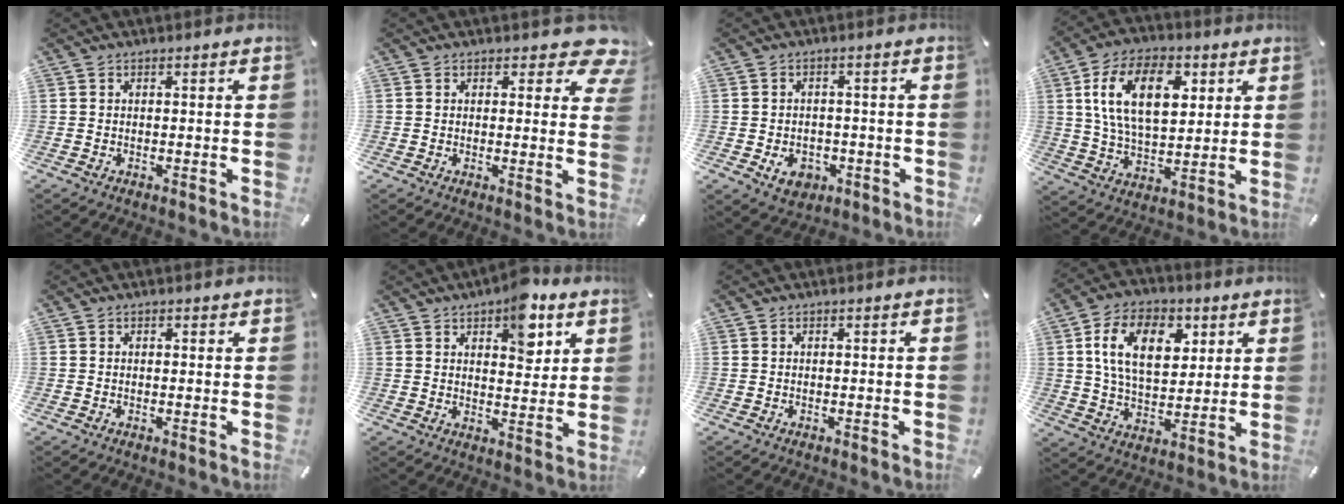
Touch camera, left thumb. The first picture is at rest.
{"total": 6.9, "force": [4.0, 3.3, 4.5], "torque": [-0.039, -0.026, 0.065]}
{"total": 5.8, "force": [-2.1, 4.6, 2.9], "torque": [-0.052, 0.006, -0.036]}
{"total": 16.6, "force": [5.1, 9.8, 12.3], "torque": [-0.238, 0.008, 0.086]}
{"total": 0.5, "force": [0.2, 0.4, 0.2], "torque": [0.005, -0.001, 0.002]}
{"total": 9.7, "force": [5.6, 5.1, 6.0], "torque": [-0.058, -0.029, 0.091]}
{"total": 0.0}
{"total": 15.1, "force": [5.2, 9.6, 10.4], "torque": [-0.188, 0.006, 0.090]}